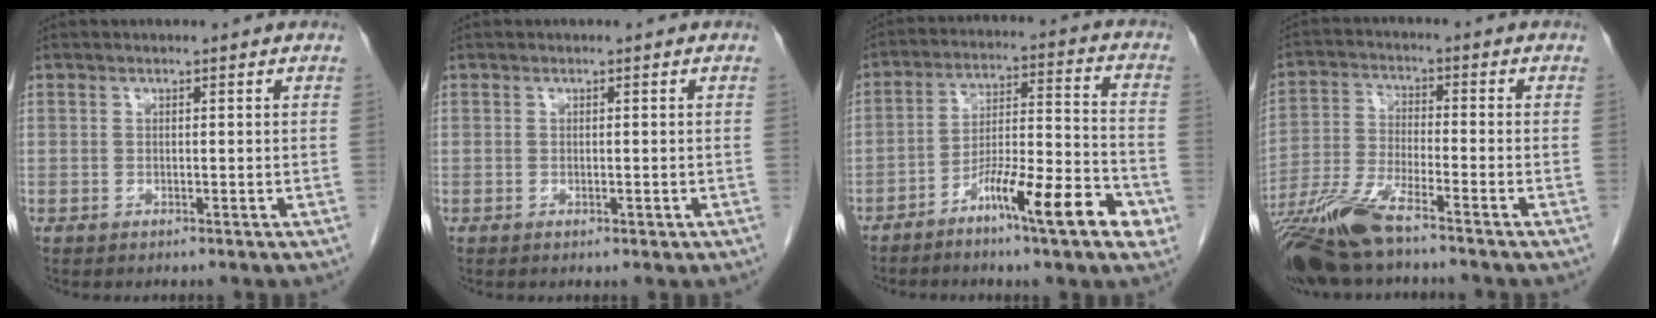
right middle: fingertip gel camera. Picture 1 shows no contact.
{"total": 0.9, "force": [-0.4, 0.4, 0.7], "torque": [-0.009, -0.002, -0.002]}
{"total": 13.4, "force": [-7.0, 1.1, 11.4], "torque": [-0.174, 0.006, -0.116]}
{"total": 10.7, "force": [-8.2, 1.1, 6.8], "torque": [-0.141, -0.027, -0.156]}